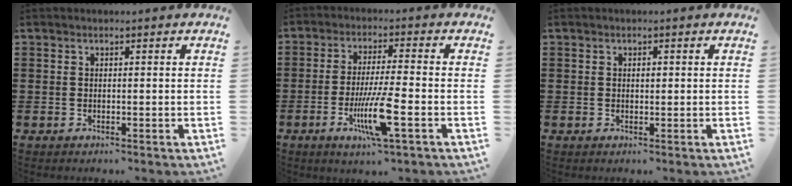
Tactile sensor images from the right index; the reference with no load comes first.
{"total": 9.1, "force": [-3.3, 1.1, 8.4], "torque": [-0.168, -0.016, -0.062]}
{"total": 0.8, "force": [0.1, 0.4, 0.6], "torque": [-0.013, 0.001, 0.003]}